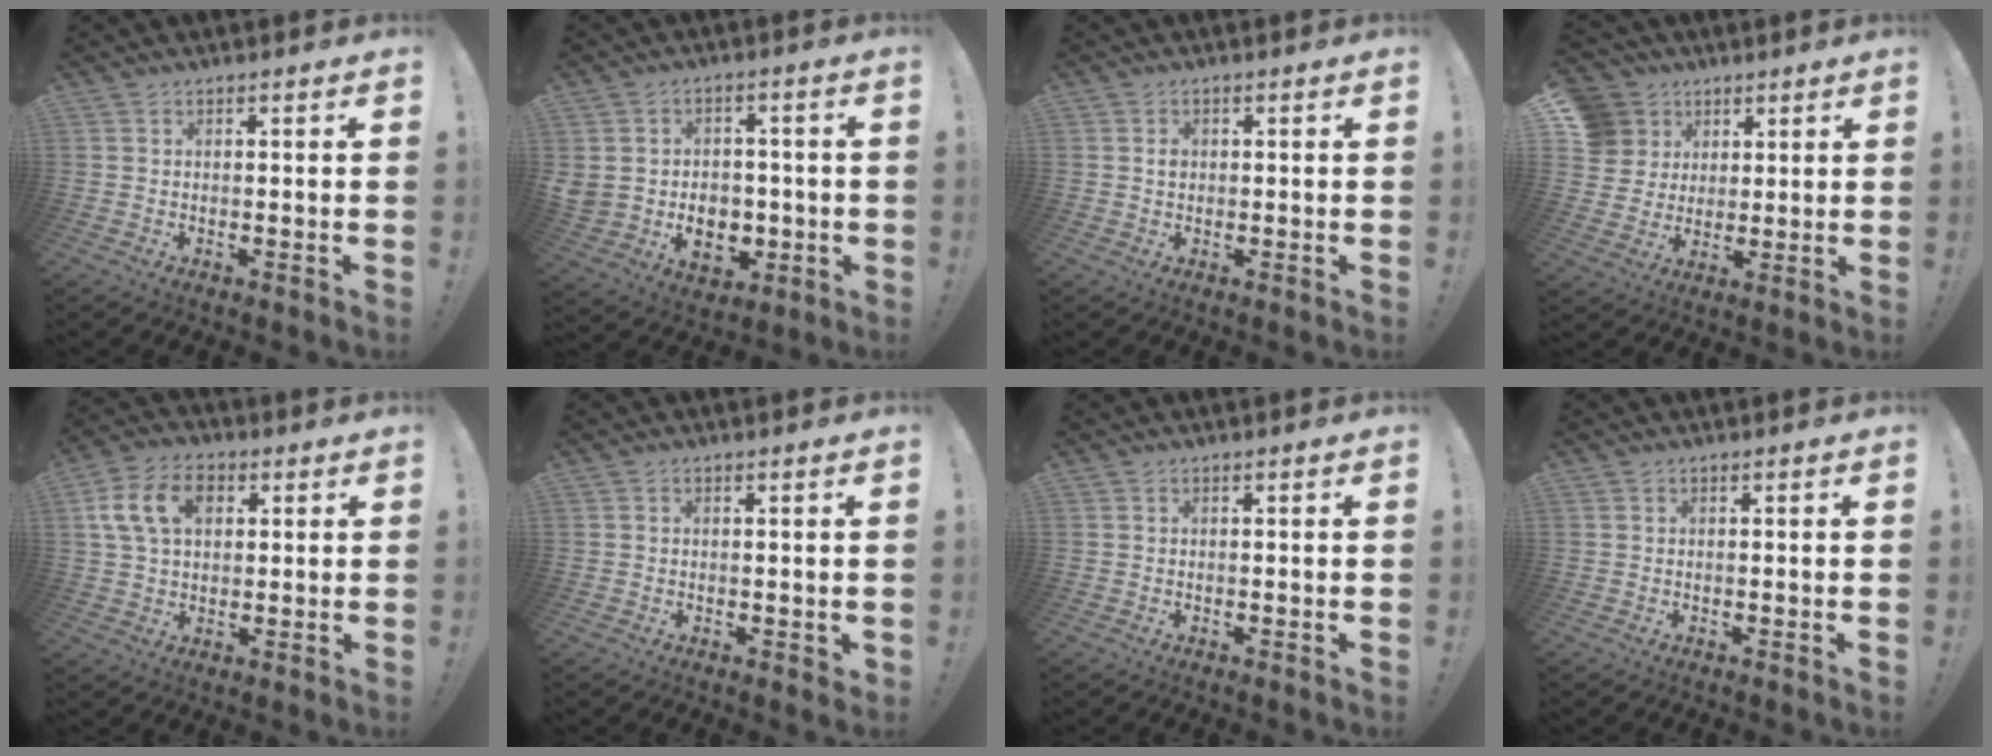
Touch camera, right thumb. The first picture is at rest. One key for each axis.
{"total": 10.8, "fx": -1.8, "fy": 8.8, "fz": 5.9, "tx": -0.099, "ty": 0.001, "tz": -0.024}
{"total": 1.3, "fx": 0.1, "fy": 1.2, "fz": 0.5, "tx": 0.004, "ty": -0.002, "tz": -0.001}
{"total": 11.0, "fx": 3.7, "fy": 9.9, "fz": 3.0, "tx": -0.031, "ty": -0.016, "tz": 0.080}
{"total": 12.8, "fx": 4.1, "fy": 8.7, "fz": 8.4, "tx": -0.146, "ty": 0.007, "tz": 0.080}
{"total": 1.1, "fx": 0.5, "fy": 0.8, "fz": 0.6, "tx": -0.002, "ty": -0.002, "tz": 0.008}
{"total": 0.0}
{"total": 0.0}